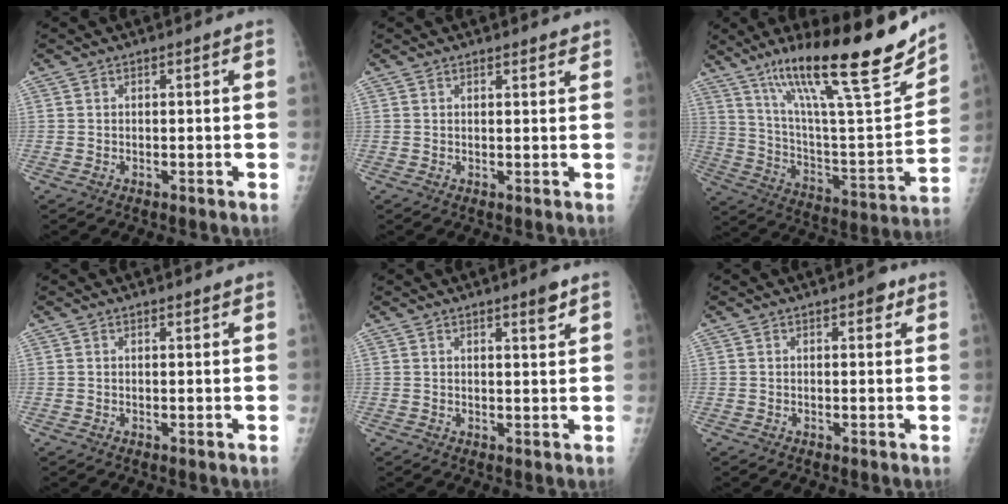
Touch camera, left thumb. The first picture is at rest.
{"total": 2.1, "force": [1.8, 0.6, 0.8], "torque": [0.001, -0.006, 0.021]}
{"total": 28.1, "force": [18.3, 5.1, 20.6], "torque": [-0.313, -0.060, 0.311]}
{"total": 1.1, "force": [1.0, 0.3, 0.5], "torque": [-0.004, -0.003, 0.013]}
{"total": 3.3, "force": [2.2, 0.6, 2.4], "torque": [-0.030, -0.014, 0.031]}
{"total": 2.4, "force": [1.3, 1.2, 1.6], "torque": [-0.011, -0.002, 0.013]}